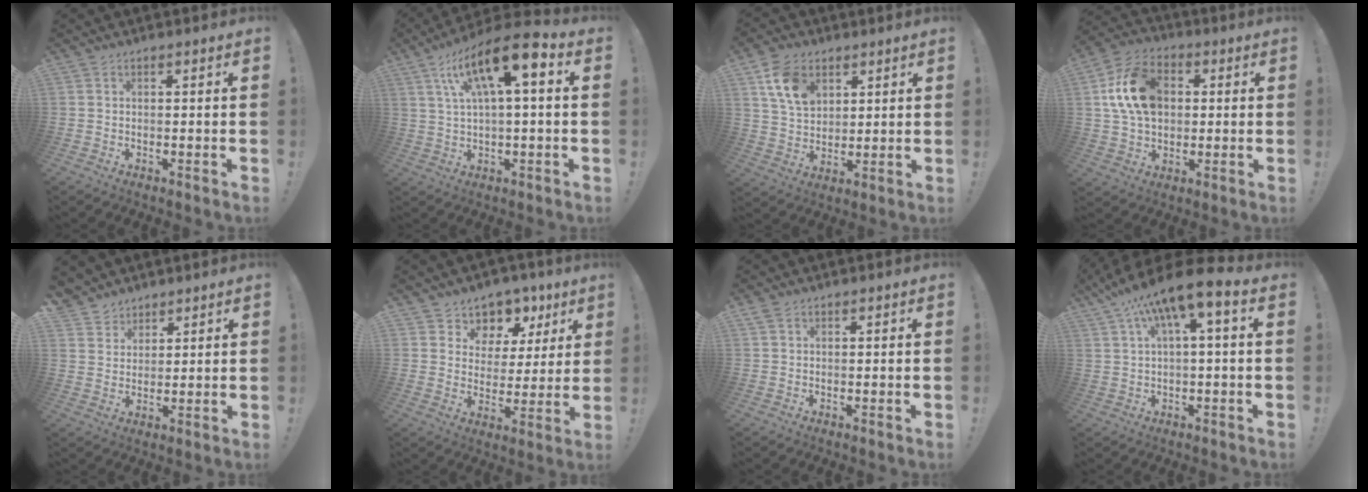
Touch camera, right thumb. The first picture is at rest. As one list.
[{"total": 14.2, "force": [5.1, 3.6, 12.7], "torque": [-0.212, -0.018, 0.079]}, {"total": 12.1, "force": [6.1, 8.2, 6.5], "torque": [-0.104, -0.017, 0.120]}, {"total": 17.0, "force": [3.3, 12.3, 11.2], "torque": [-0.182, -0.001, 0.064]}, {"total": 5.6, "force": [4.2, 3.7, 0.4], "torque": [-0.004, -0.036, 0.084]}, {"total": 7.5, "force": [4.6, 5.7, 1.4], "torque": [-0.009, -0.046, 0.086]}, {"total": 1.2, "force": [0.8, 0.6, 0.7], "torque": [-0.016, 0.002, 0.015]}, {"total": 10.9, "force": [3.7, 2.4, 9.9], "torque": [-0.158, -0.019, 0.060]}]